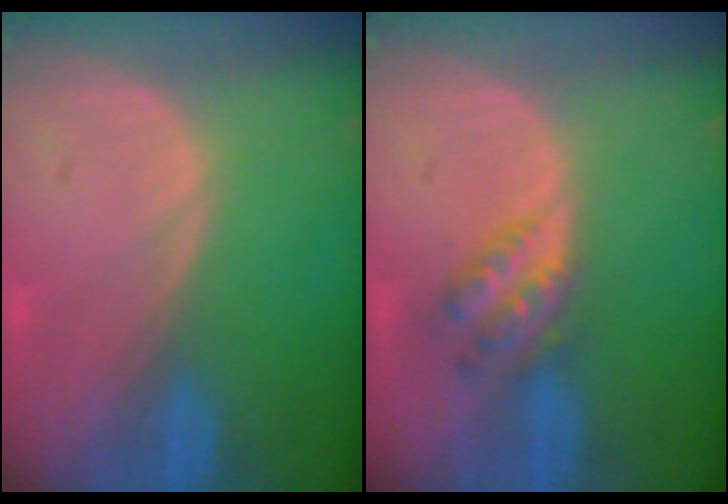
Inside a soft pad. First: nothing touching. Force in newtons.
{"total": 4.7, "press": 4.3, "slide": 1.9}